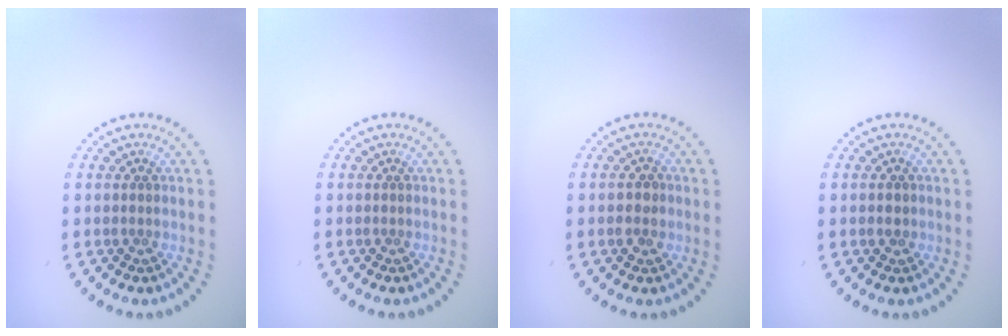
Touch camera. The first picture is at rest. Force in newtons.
{"total": 0.0}
{"total": 1.7, "press": 1.7, "slide": 0.1}
{"total": 1.3, "press": 1.3, "slide": 0.1}